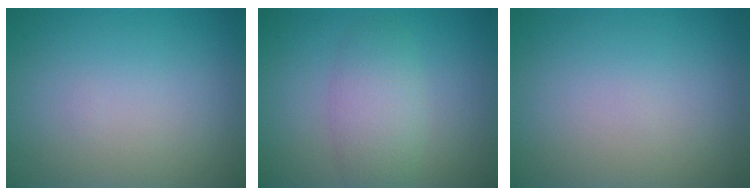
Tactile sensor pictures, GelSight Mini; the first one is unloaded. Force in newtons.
{"total": 3.6, "press": 3.6, "slide": 0.3}
{"total": 0.0}